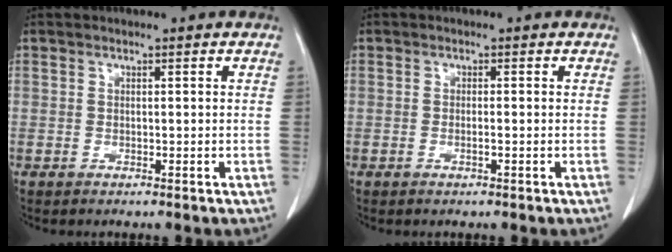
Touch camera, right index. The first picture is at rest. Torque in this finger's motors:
{"motor_torque": [-0.19, 0.10, -0.04, -0.01]}